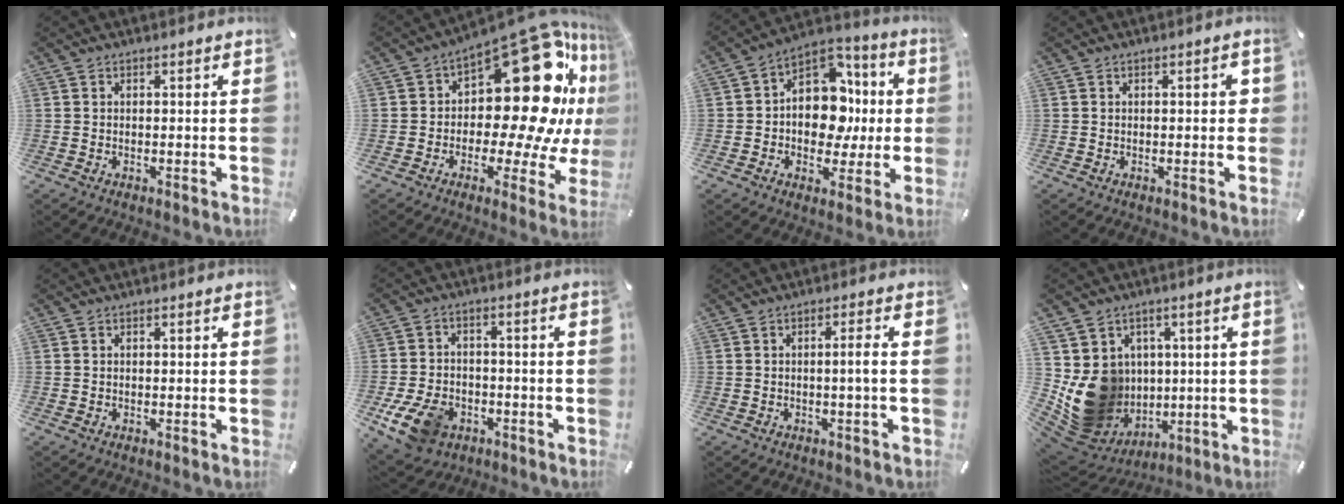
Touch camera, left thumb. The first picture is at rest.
{"total": 29.1, "force": [8.5, 14.6, 23.7], "torque": [-0.315, -0.091, 0.154]}
{"total": 14.6, "force": [-0.4, 11.8, 8.6], "torque": [-0.129, -0.005, -0.003]}
{"total": 2.2, "force": [0.1, 1.0, 2.0], "torque": [-0.021, 0.001, -0.005]}
{"total": 0.0}
{"total": 10.9, "force": [-4.8, 7.9, 5.9], "torque": [-0.123, 0.025, -0.084]}
{"total": 3.8, "force": [-0.3, 0.2, 3.8], "torque": [-0.069, -0.004, -0.008]}
{"total": 15.3, "force": [-0.2, 14.3, 5.6], "torque": [-0.104, -0.013, 0.022]}